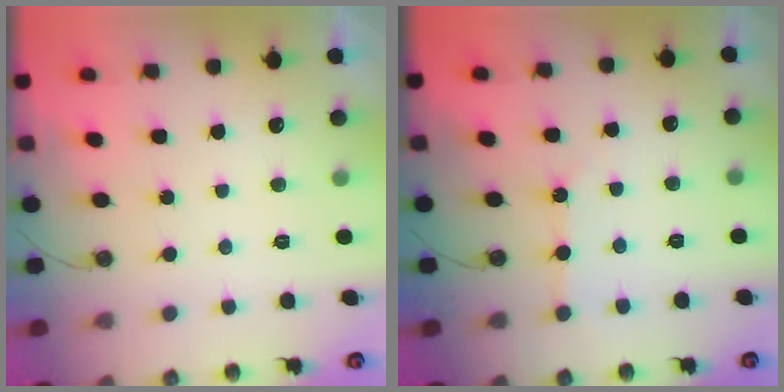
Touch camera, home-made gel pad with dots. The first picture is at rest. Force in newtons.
{"total": 2.1, "press": 2.0, "slide": 0.3}